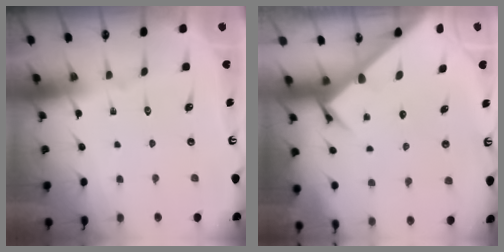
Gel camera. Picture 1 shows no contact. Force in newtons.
{"total": 3.4, "press": 3.4, "slide": 0.2}